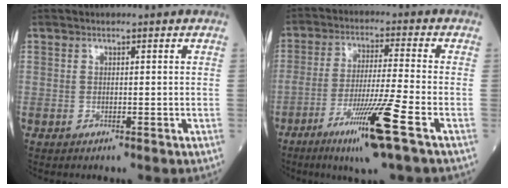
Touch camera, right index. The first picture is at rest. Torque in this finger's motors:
{"motor_torque": [1.60, -0.55, 0.90, 0.21]}